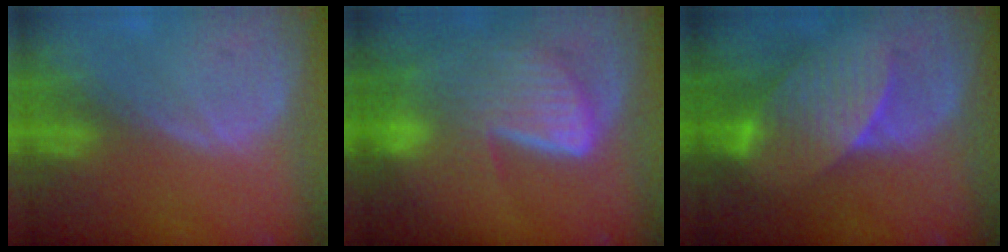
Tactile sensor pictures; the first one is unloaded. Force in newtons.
{"total": 9.0, "press": 7.9, "slide": 4.2}
{"total": 7.7, "press": 7.6, "slide": 1.6}